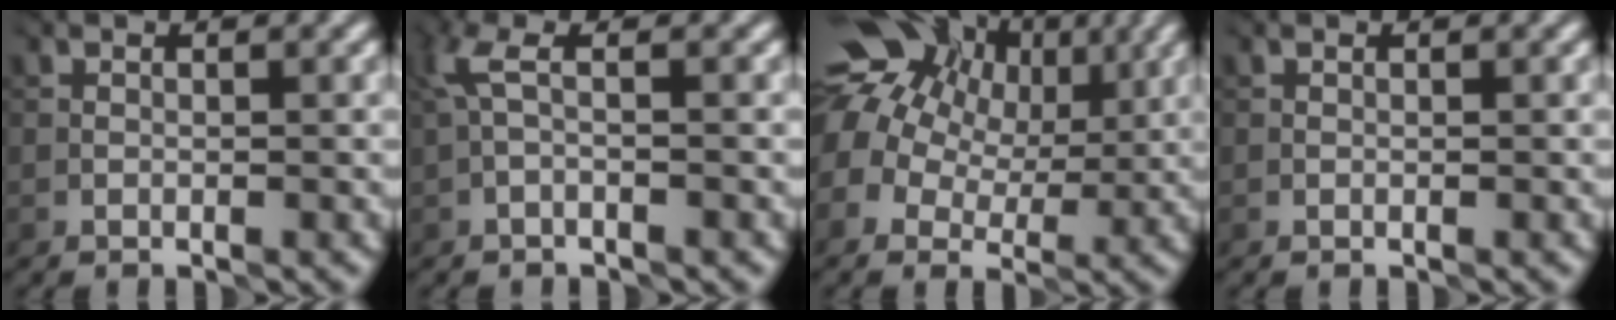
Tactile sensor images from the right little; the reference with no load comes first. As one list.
[{"total": 2.5, "force": [0.3, 0.7, 2.4], "torque": [-0.059, 0.013, -0.002]}, {"total": 14.2, "force": [5.3, 10.8, 7.6], "torque": [-0.161, 0.043, 0.083]}, {"total": 0.0}]